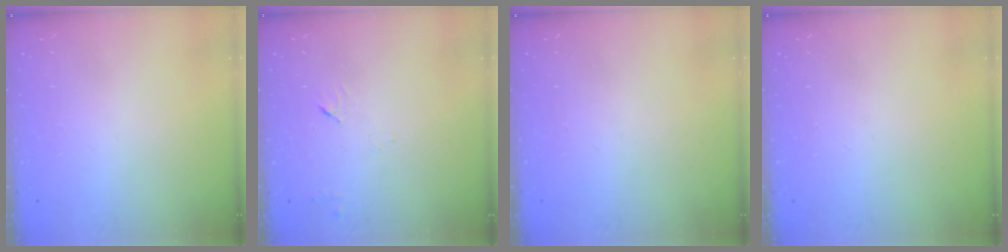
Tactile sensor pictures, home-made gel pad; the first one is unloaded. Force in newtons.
{"total": 3.7, "press": 3.6, "slide": 0.5}
{"total": 0.0}
{"total": 0.0}